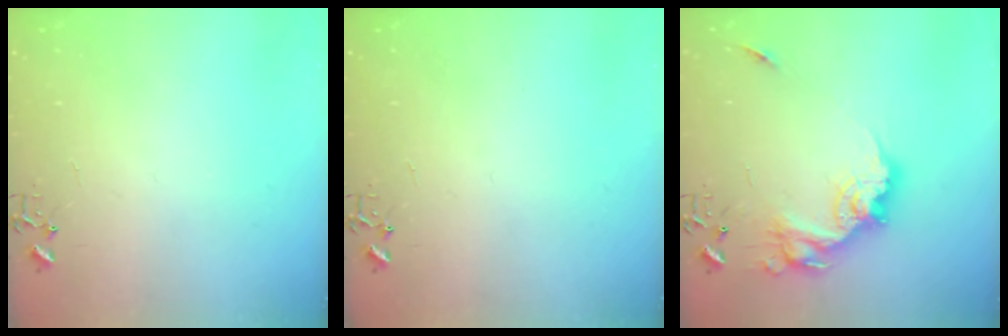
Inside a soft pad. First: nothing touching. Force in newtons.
{"total": 0.0}
{"total": 17.5, "press": 17.4, "slide": 1.9}